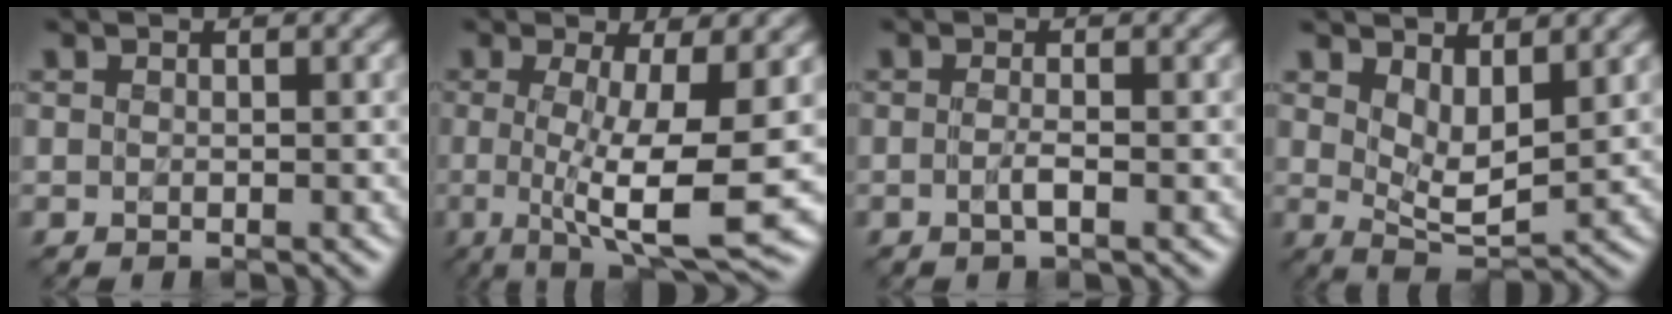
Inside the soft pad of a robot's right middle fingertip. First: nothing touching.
{"total": 7.5, "force": [-1.0, 1.0, 7.4], "torque": [-0.125, -0.014, -0.016]}
{"total": 1.2, "force": [-0.8, 0.0, 0.9], "torque": [-0.018, 0.000, -0.014]}
{"total": 3.1, "force": [1.5, 1.2, 2.5], "torque": [-0.057, -0.013, 0.027]}